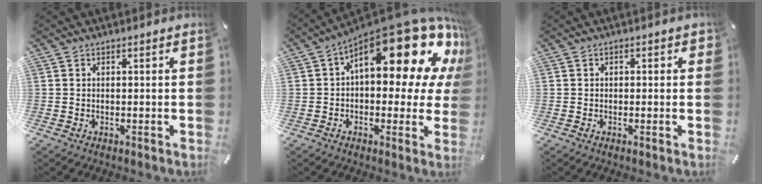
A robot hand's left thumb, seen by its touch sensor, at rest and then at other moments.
{"total": 23.5, "force": [10.7, 10.6, 18.1], "torque": [-0.240, -0.082, 0.183]}
{"total": 1.0, "force": [-0.3, 0.9, 0.4], "torque": [0.000, 0.001, -0.009]}